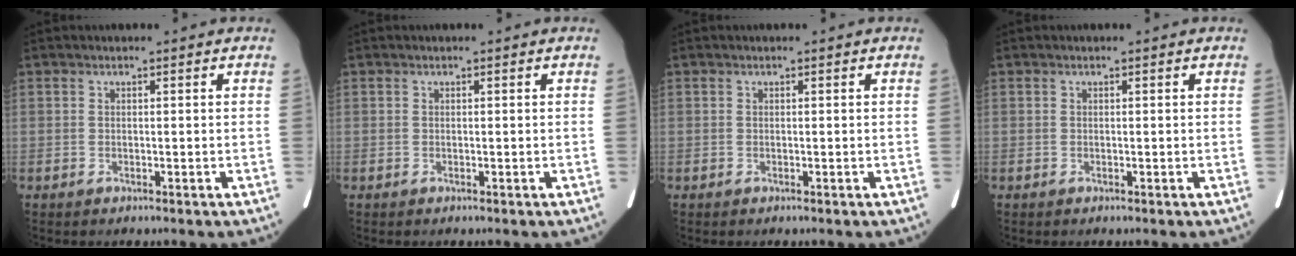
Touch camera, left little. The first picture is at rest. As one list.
[{"total": 0.0}, {"total": 0.0}, {"total": 0.0}]